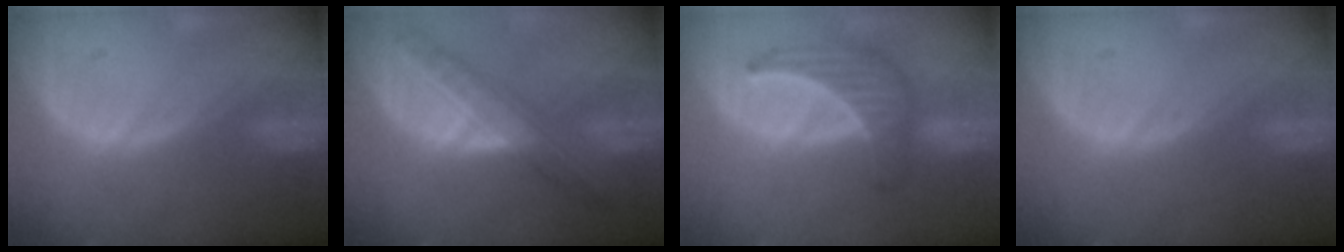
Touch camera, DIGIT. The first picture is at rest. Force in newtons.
{"total": 8.7, "press": 7.5, "slide": 4.4}
{"total": 6.6, "press": 6.2, "slide": 2.3}
{"total": 0.0}